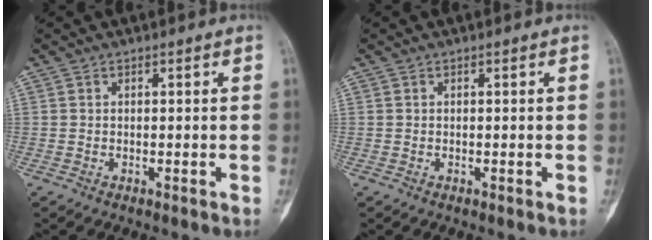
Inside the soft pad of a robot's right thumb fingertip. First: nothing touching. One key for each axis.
{"total": 0.0}